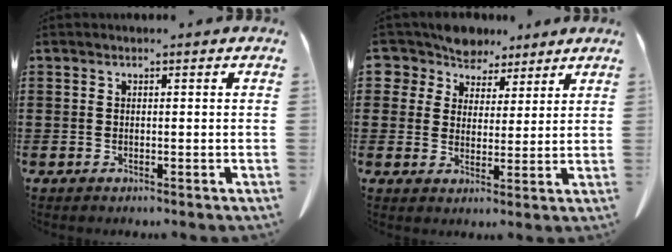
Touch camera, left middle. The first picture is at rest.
{"total": 6.2, "force": [5.4, 3.2, 0.2], "torque": [-0.041, -0.020, 0.099]}